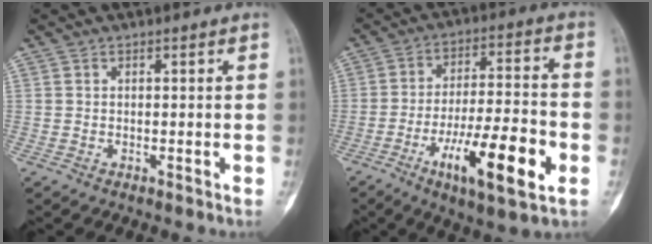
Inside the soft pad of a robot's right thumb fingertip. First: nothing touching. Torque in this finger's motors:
{"motor_torque": [1.39, 1.29, 1.18, -1.22, 0.42]}